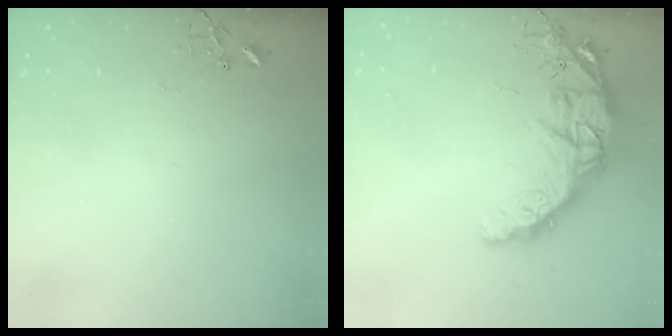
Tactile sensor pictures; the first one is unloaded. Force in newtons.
{"total": 15.2, "press": 15.2, "slide": 1.2}